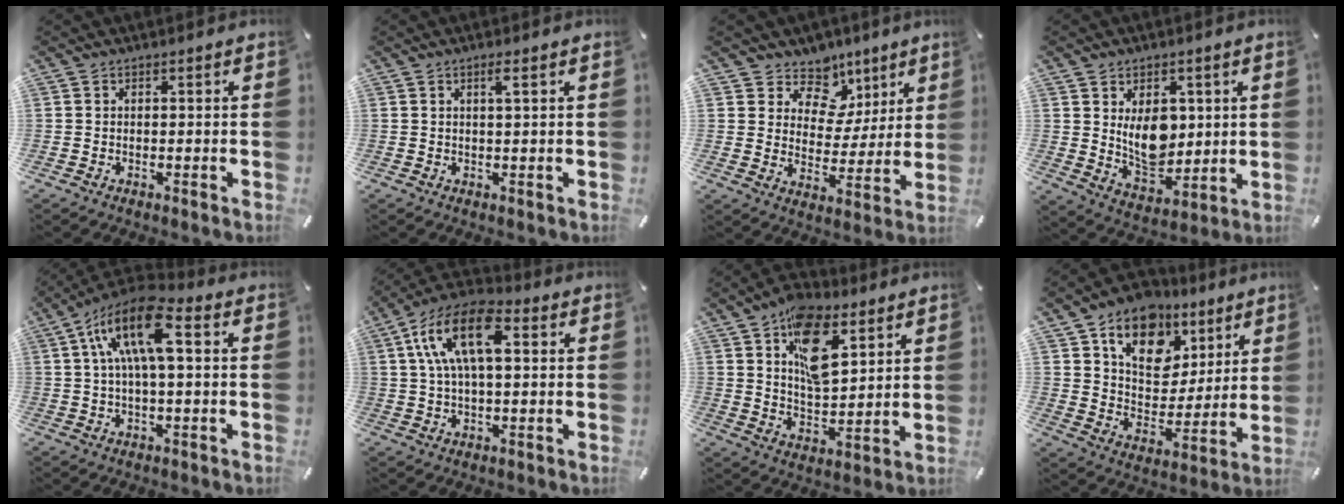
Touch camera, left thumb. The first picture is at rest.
{"total": 2.2, "force": [0.9, 0.1, 2.0], "torque": [-0.041, 0.000, 0.013]}
{"total": 9.5, "force": [5.7, 7.3, 2.0], "torque": [-0.034, -0.054, 0.107]}
{"total": 10.6, "force": [2.5, 7.5, 7.0], "torque": [-0.111, -0.010, 0.049]}
{"total": 15.4, "force": [3.8, 6.2, 13.6], "torque": [-0.273, -0.007, 0.062]}
{"total": 14.3, "force": [4.1, 7.2, 11.7], "torque": [-0.240, 0.005, 0.071]}
{"total": 15.0, "force": [7.1, 8.6, 10.1], "torque": [-0.152, -0.019, 0.126]}
{"total": 15.2, "force": [9.1, 10.7, 5.7], "torque": [-0.088, -0.056, 0.166]}